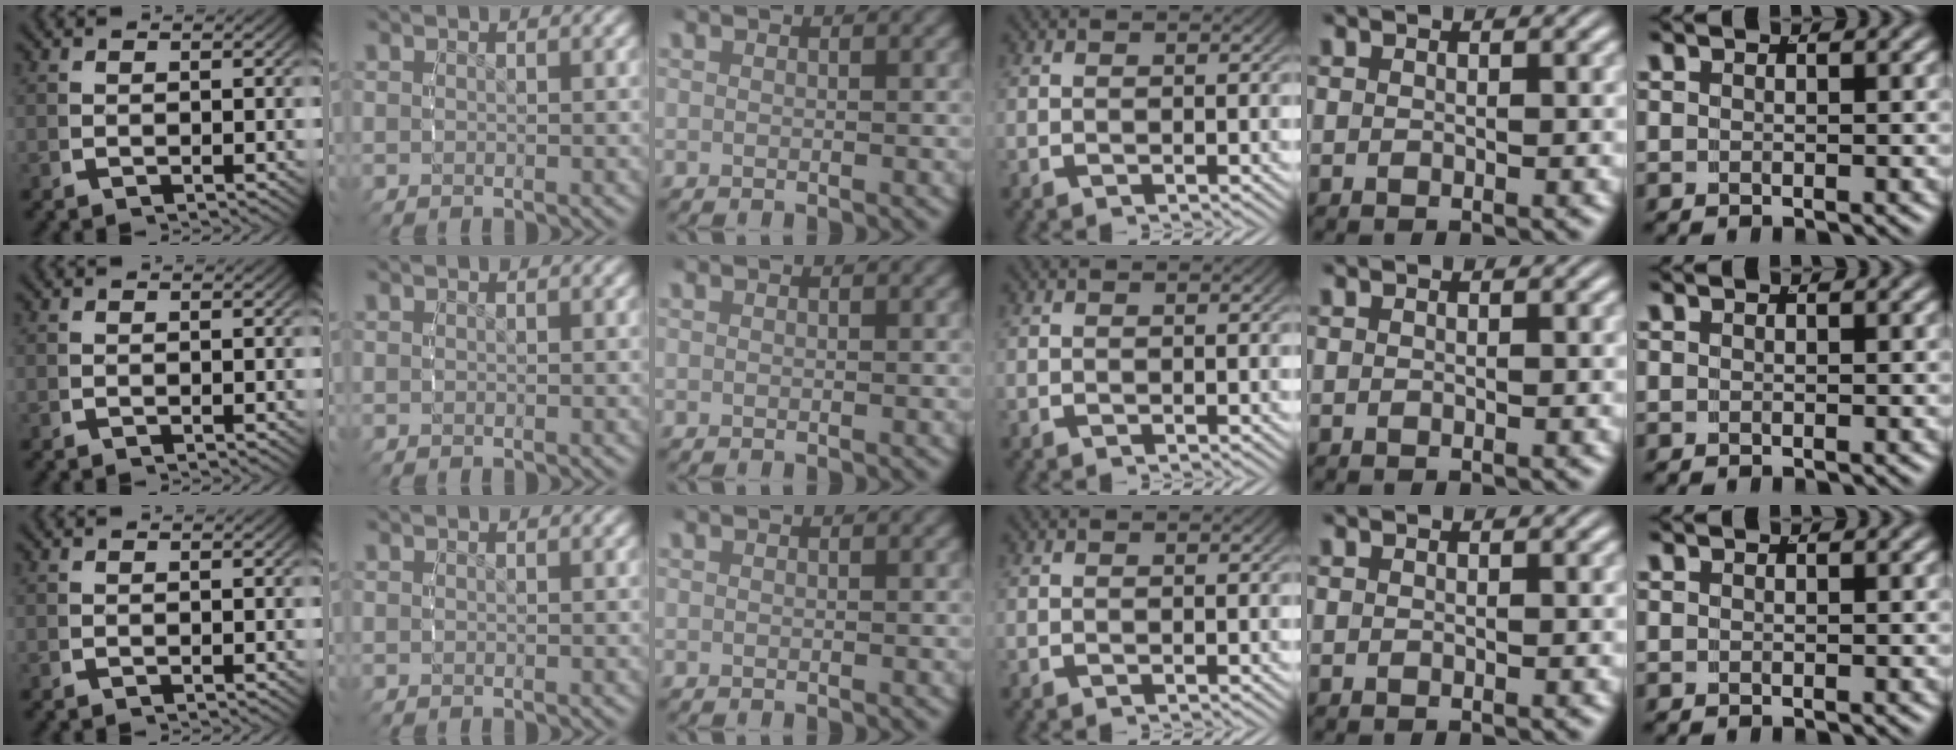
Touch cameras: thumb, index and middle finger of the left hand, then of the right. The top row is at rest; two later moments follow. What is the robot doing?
{"motion": "reach", "object": "plastic wrap"}